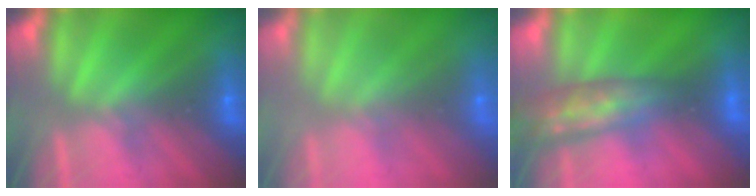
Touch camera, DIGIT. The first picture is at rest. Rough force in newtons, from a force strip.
{"total": 9.0}
{"total": 3.0}